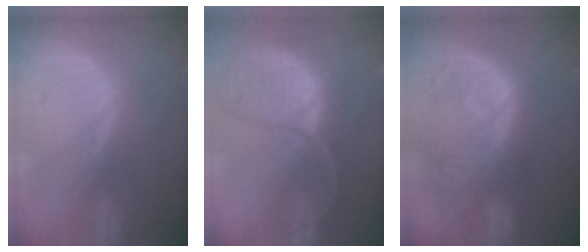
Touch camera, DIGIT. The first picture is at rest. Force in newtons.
{"total": 12.1, "press": 9.9, "slide": 7.0}
{"total": 11.2, "press": 9.7, "slide": 5.5}